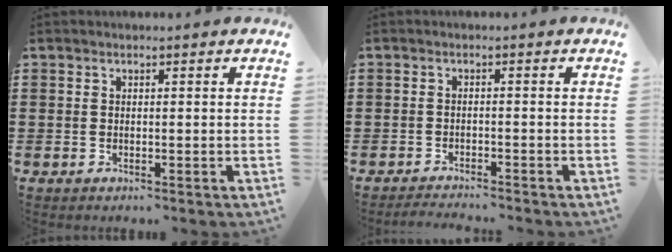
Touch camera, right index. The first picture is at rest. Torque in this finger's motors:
{"motor_torque": [0.76, 1.38, -0.62, -0.21]}